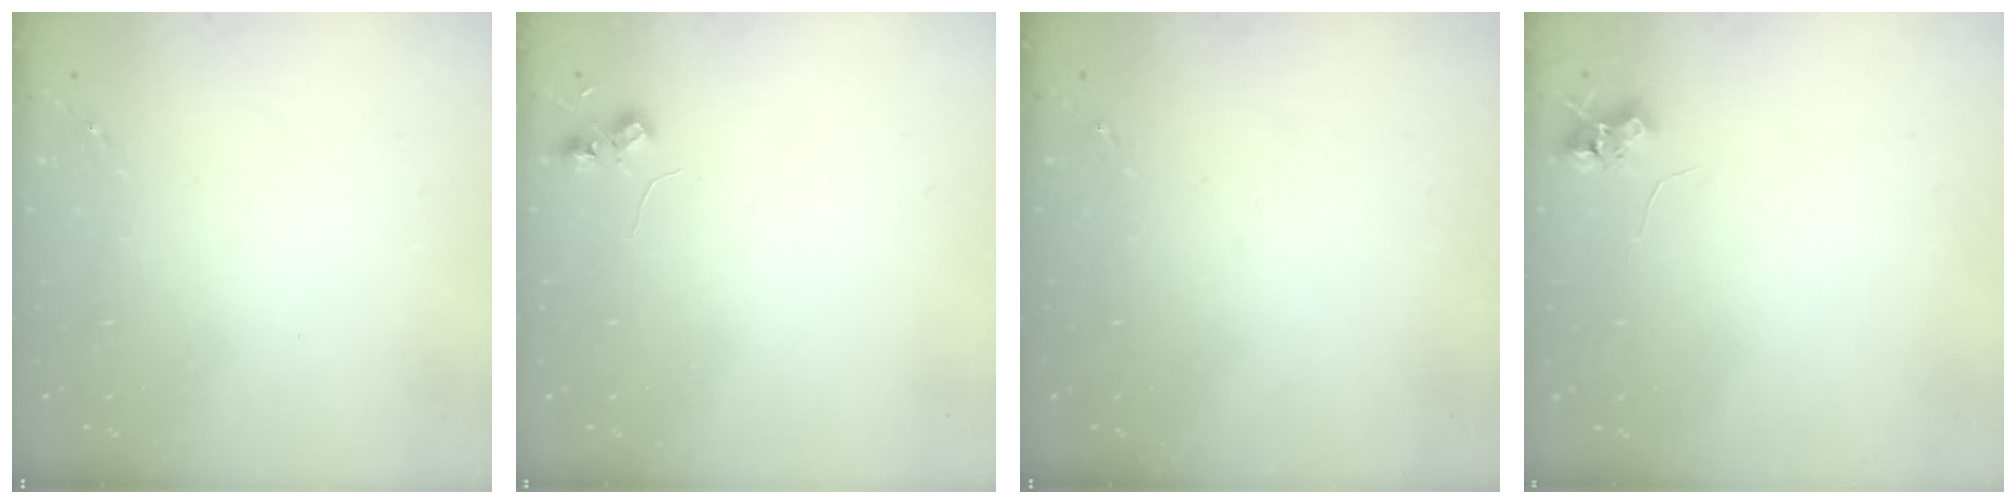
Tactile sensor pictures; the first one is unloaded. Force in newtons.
{"total": 5.2, "press": 5.2, "slide": 0.7}
{"total": 0.0}
{"total": 6.5, "press": 6.4, "slide": 0.9}